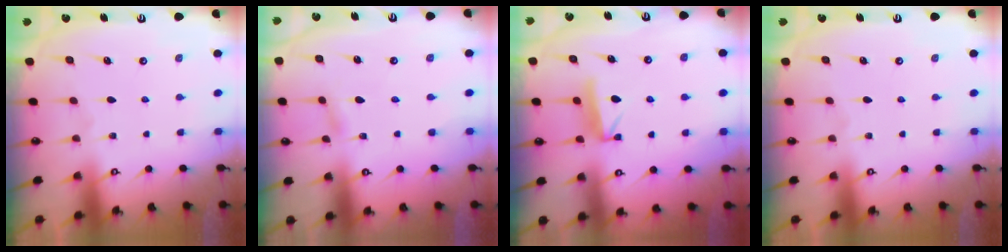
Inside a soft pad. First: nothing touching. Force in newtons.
{"total": 2.9, "press": 2.9, "slide": 0.3}
{"total": 7.7, "press": 7.7, "slide": 0.7}
{"total": 0.0}